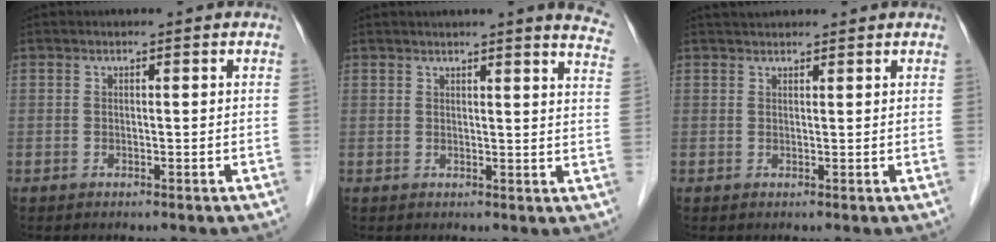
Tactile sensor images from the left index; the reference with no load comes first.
{"total": 9.8, "force": [8.5, 0.0, 4.9], "torque": [-0.043, -0.035, 0.066]}
{"total": 2.0, "force": [1.9, 0.3, 0.5], "torque": [-0.010, 0.027, 0.030]}